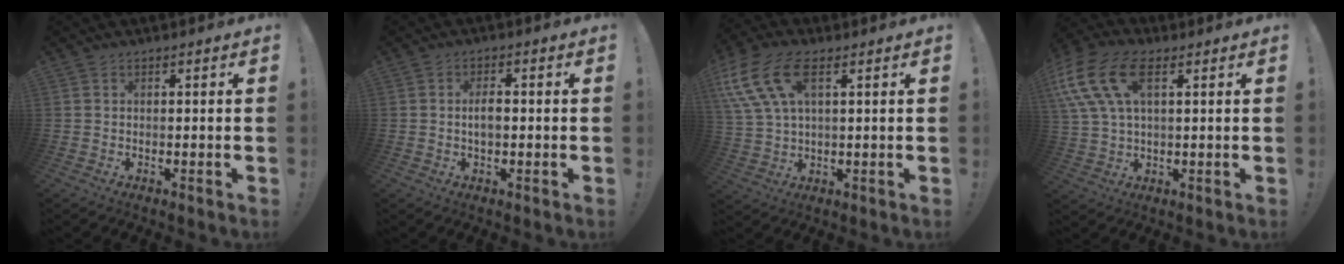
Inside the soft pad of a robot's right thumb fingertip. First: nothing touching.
{"total": 3.3, "force": [-0.3, 1.5, 2.9], "torque": [-0.046, 0.005, -0.007]}
{"total": 15.3, "force": [6.5, 8.1, 11.2], "torque": [-0.229, -0.009, 0.121]}
{"total": 16.5, "force": [6.3, 9.3, 12.2], "torque": [-0.252, -0.006, 0.116]}